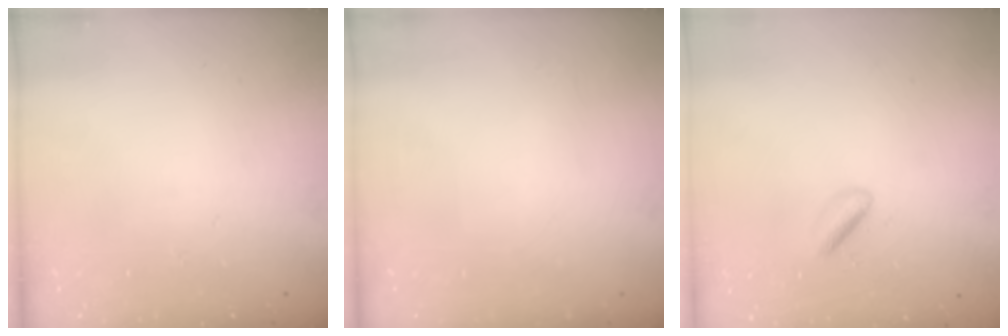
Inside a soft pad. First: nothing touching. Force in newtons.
{"total": 0.0}
{"total": 2.1, "press": 2.0, "slide": 0.7}